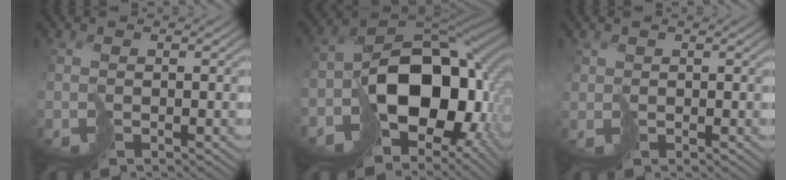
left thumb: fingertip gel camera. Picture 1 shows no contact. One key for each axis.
{"total": 16.3, "fx": -4.6, "fy": 11.4, "fz": 10.8, "tx": -0.147, "ty": -0.033, "tz": -0.059}
{"total": 1.0, "fx": 0.7, "fy": 0.4, "fz": -0.6, "tx": 0.013, "ty": -0.002, "tz": 0.015}